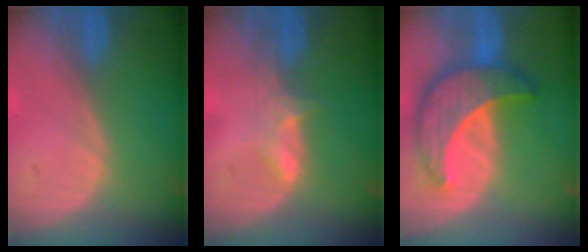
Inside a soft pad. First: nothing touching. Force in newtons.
{"total": 2.8, "press": 2.8, "slide": 0.4}
{"total": 10.0, "press": 10.0, "slide": 0.8}